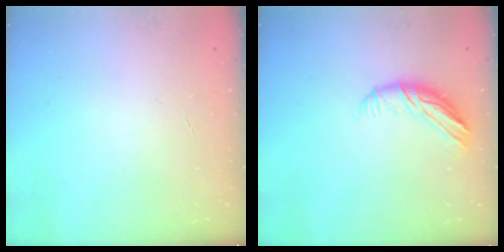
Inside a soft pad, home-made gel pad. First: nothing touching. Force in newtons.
{"total": 9.7, "press": 9.6, "slide": 1.2}